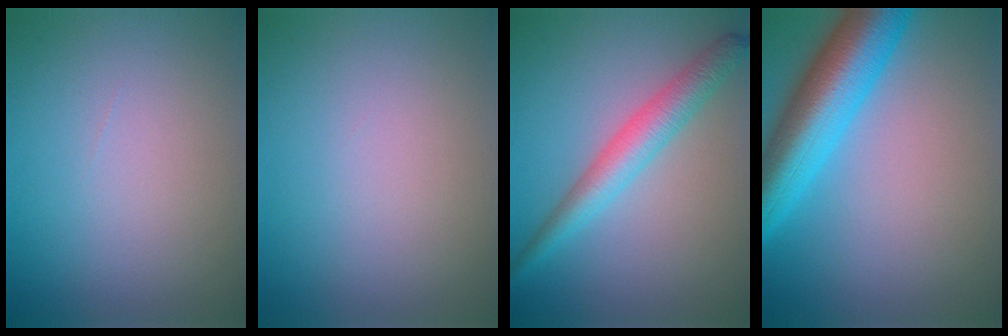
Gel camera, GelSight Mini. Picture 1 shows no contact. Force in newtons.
{"total": 0.0}
{"total": 4.0, "press": 4.0, "slide": 0.1}
{"total": 9.4, "press": 9.4, "slide": 0.4}